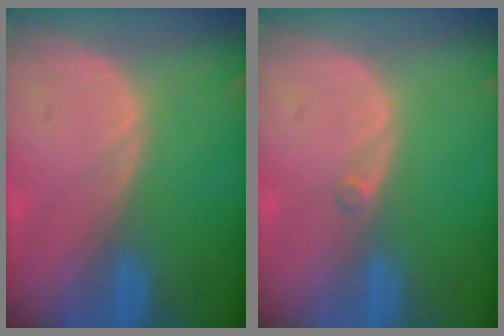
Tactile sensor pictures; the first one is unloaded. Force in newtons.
{"total": 0.5, "press": 0.5, "slide": 0.2}